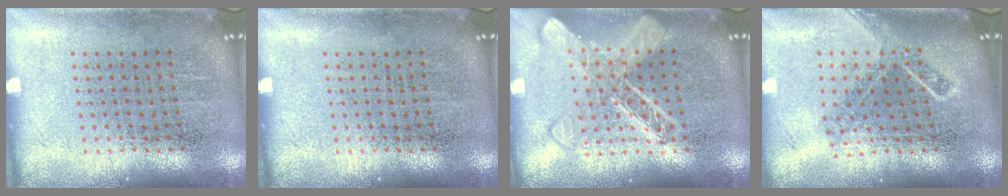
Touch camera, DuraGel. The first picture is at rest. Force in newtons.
{"total": 0.0}
{"total": 2.7, "press": 2.6, "slide": 0.5}
{"total": 1.7, "press": 1.3, "slide": 1.1}